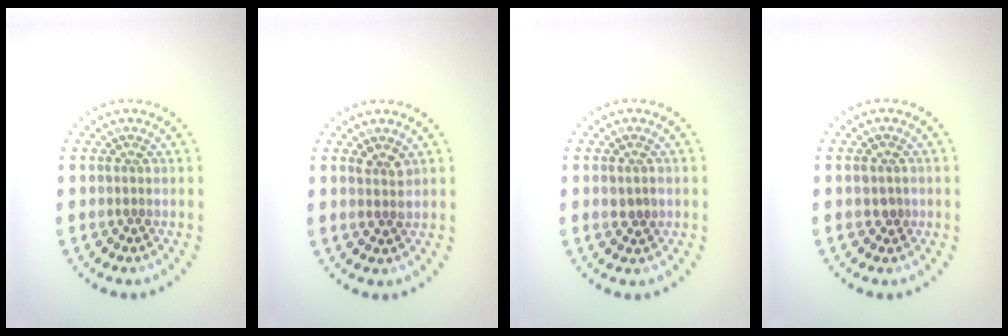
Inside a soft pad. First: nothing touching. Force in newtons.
{"total": 1.2, "press": 1.1, "slide": 0.4}
{"total": 1.5, "press": 1.5, "slide": 0.3}
{"total": 1.2, "press": 1.1, "slide": 0.4}